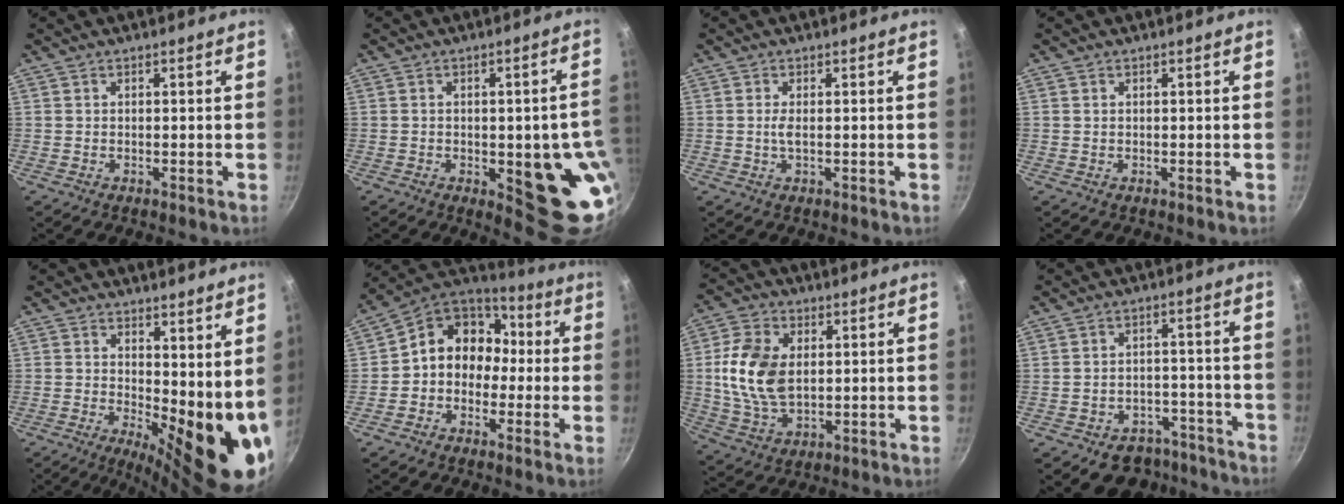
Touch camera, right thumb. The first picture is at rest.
{"total": 15.4, "force": [-2.4, 5.7, 14.1], "torque": [-0.120, -0.001, -0.025]}
{"total": 1.5, "force": [0.0, 0.4, 1.4], "torque": [-0.033, -0.001, -0.001]}
{"total": 0.0}
{"total": 13.6, "force": [2.6, 5.2, 12.2], "torque": [-0.137, -0.035, 0.046]}
{"total": 12.4, "force": [-0.6, 10.6, 6.5], "torque": [-0.059, 0.050, -0.032]}
{"total": 13.0, "force": [1.5, 8.5, 9.8], "torque": [-0.175, -0.006, 0.030]}
{"total": 12.2, "force": [-9.3, 7.3, 3.2], "torque": [0.007, 0.073, -0.108]}